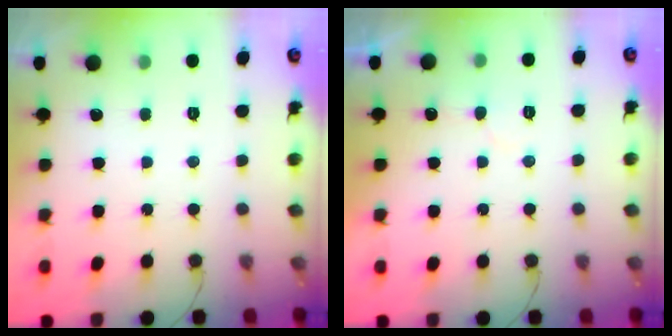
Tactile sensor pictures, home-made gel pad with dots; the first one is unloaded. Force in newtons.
{"total": 5.9, "press": 5.9, "slide": 0.3}